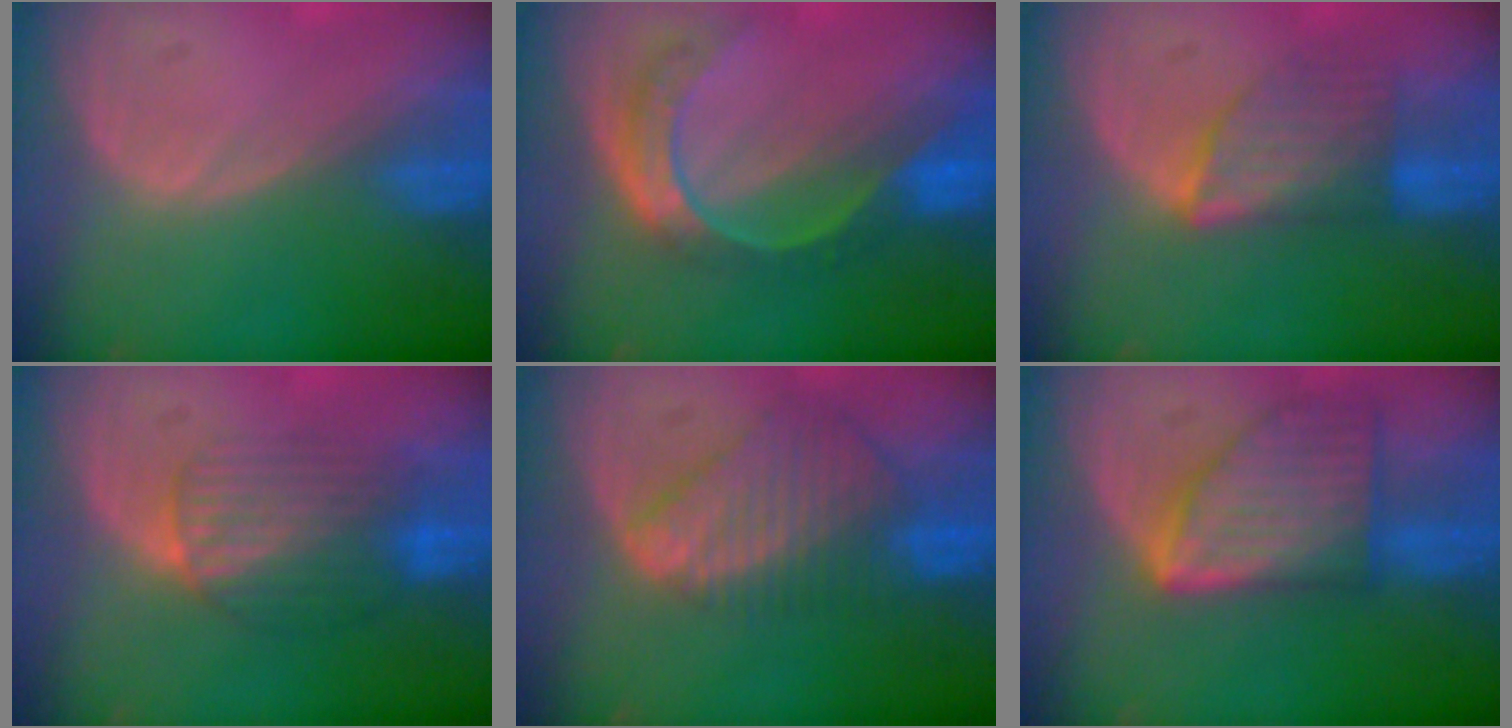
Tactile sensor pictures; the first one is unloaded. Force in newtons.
{"total": 8.1, "press": 6.8, "slide": 4.4}
{"total": 6.3, "press": 6.3, "slide": 0.4}
{"total": 6.6, "press": 6.5, "slide": 1.1}
{"total": 9.0, "press": 7.7, "slide": 4.6}
{"total": 9.3, "press": 9.3, "slide": 0.5}